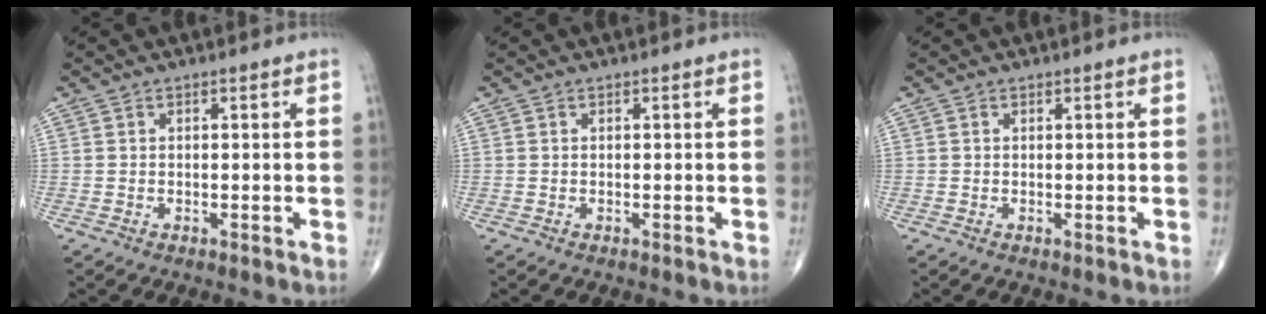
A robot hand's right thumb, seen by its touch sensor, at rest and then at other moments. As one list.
[{"total": 0.0}, {"total": 0.0}]